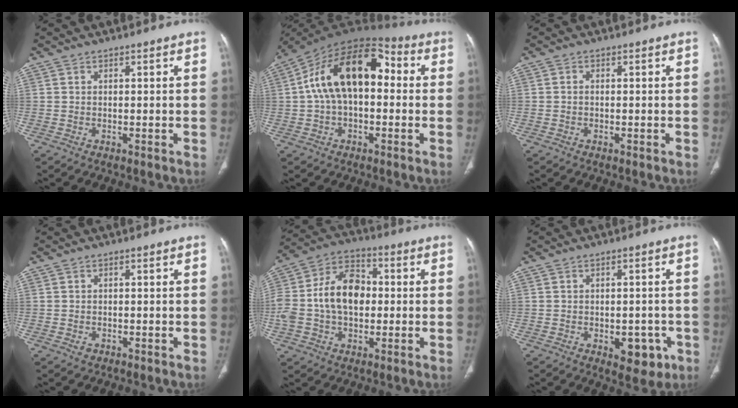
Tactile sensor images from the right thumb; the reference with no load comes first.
{"total": 18.1, "force": [1.7, 10.3, 14.7], "torque": [-0.240, 0.051, 0.019]}
{"total": 0.5, "force": [-0.1, 0.4, 0.4], "torque": [-0.001, 0.003, -0.006]}
{"total": 1.1, "force": [-0.5, 0.9, 0.4], "torque": [-0.006, 0.003, -0.007]}
{"total": 15.6, "force": [0.0, 10.5, 11.5], "torque": [-0.200, 0.038, -0.006]}
{"total": 6.6, "force": [-2.4, 4.0, 4.6], "torque": [-0.031, 0.009, -0.020]}